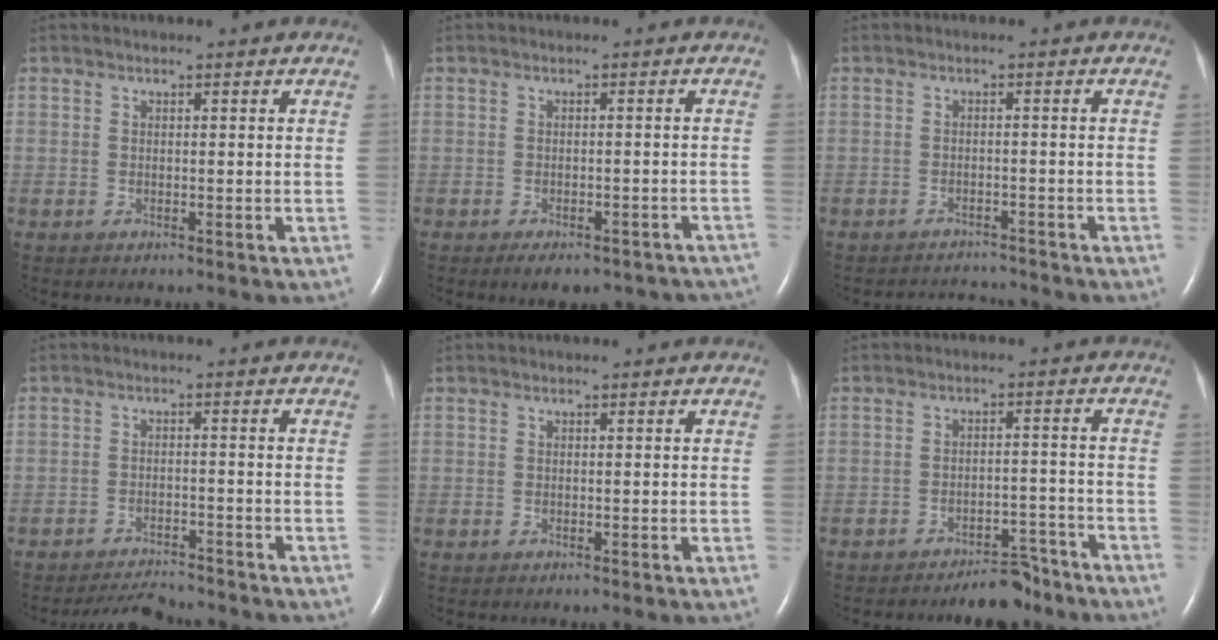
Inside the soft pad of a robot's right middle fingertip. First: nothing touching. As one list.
[{"total": 12.1, "force": [-10.2, 4.5, 4.6], "torque": [-0.055, 0.016, -0.111]}, {"total": 3.8, "force": [-3.8, 0.4, -0.5], "torque": [0.001, -0.001, -0.057]}, {"total": 4.7, "force": [-4.7, 0.3, 0.3], "torque": [-0.011, -0.011, -0.079]}, {"total": 0.0}, {"total": 5.7, "force": [-5.2, 1.9, 1.6], "torque": [-0.014, 0.007, -0.078]}]